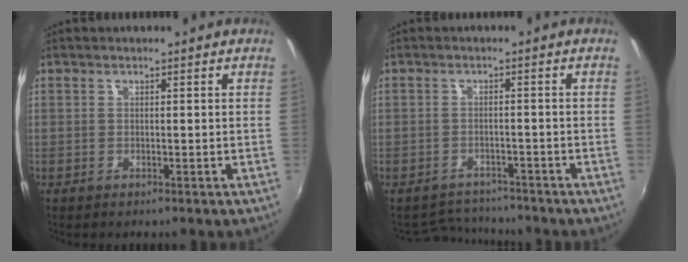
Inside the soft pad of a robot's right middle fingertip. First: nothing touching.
{"total": 5.3, "force": [-5.2, 1.3, -0.2], "torque": [-0.013, 0.008, -0.083]}